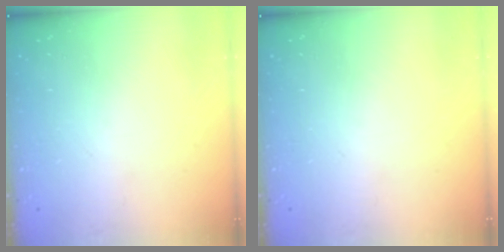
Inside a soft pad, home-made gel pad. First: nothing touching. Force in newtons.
{"total": 0.0}